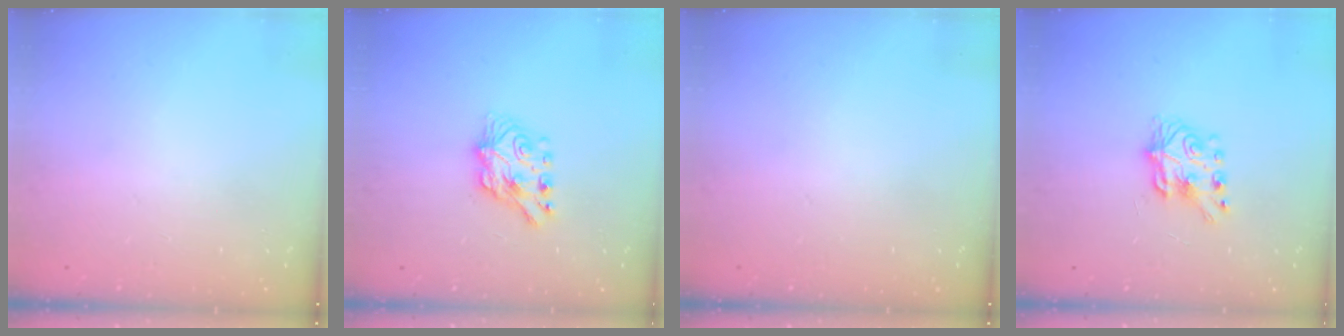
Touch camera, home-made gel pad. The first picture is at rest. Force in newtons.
{"total": 8.2, "press": 8.2, "slide": 0.7}
{"total": 0.0}
{"total": 7.2, "press": 7.2, "slide": 0.4}